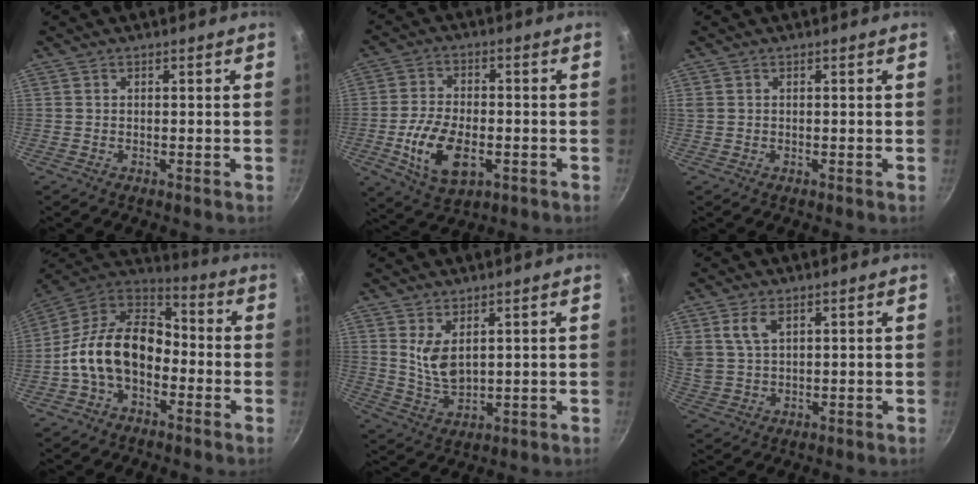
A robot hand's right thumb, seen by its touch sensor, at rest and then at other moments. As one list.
[{"total": 12.1, "force": [-3.3, 6.7, 9.5], "torque": [-0.174, 0.009, -0.053]}, {"total": 0.7, "force": [0.3, 0.6, 0.3], "torque": [-0.007, 0.004, 0.005]}, {"total": 16.6, "force": [-3.6, 11.1, 11.9], "torque": [-0.182, 0.051, -0.086]}, {"total": 6.3, "force": [2.6, 3.1, 4.8], "torque": [-0.082, -0.034, 0.059]}, {"total": 5.8, "force": [2.8, 3.3, 4.0], "torque": [-0.072, -0.010, 0.062]}]